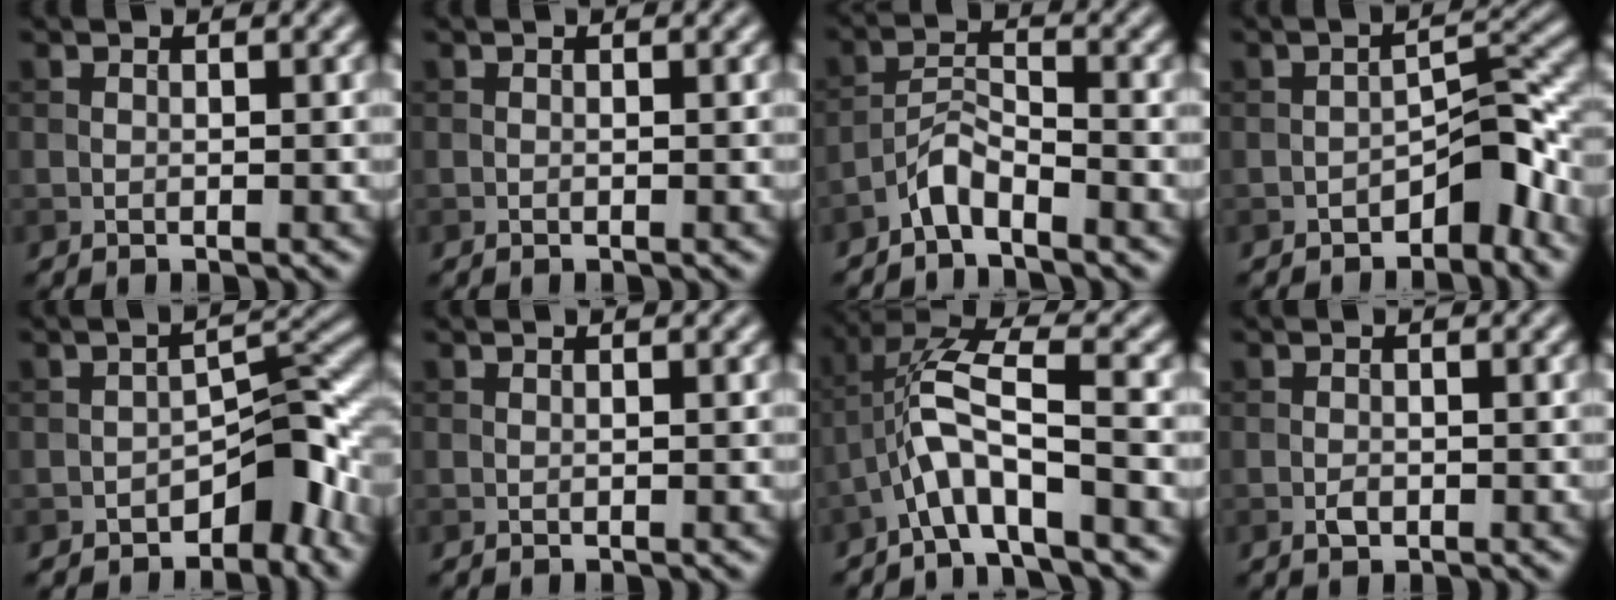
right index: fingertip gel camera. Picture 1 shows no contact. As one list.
[{"total": 0.0}, {"total": 2.8, "force": [-2.3, 0.7, 1.4], "torque": [-0.025, 0.013, -0.051]}, {"total": 4.2, "force": [-2.6, 1.8, 2.7], "torque": [-0.028, 0.013, -0.045]}, {"total": 5.8, "force": [-3.4, 2.8, 3.6], "torque": [-0.028, 0.012, -0.060]}, {"total": 0.0}, {"total": 5.9, "force": [-2.7, 1.4, 5.1], "torque": [-0.107, 0.016, -0.061]}, {"total": 0.8, "force": [-0.3, 0.5, 0.5], "torque": [-0.009, -0.001, -0.006]}]